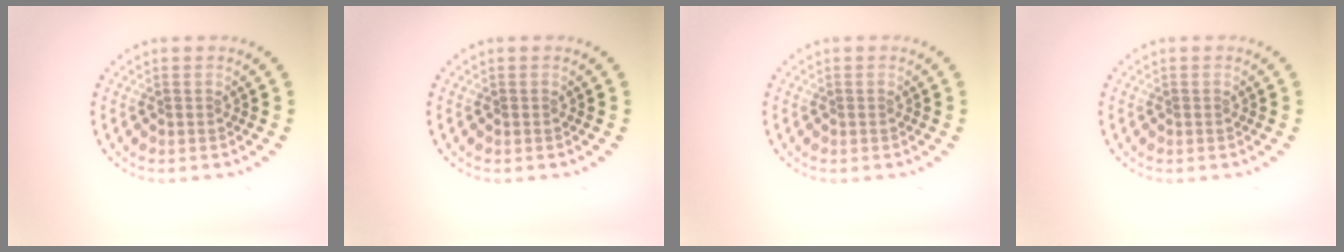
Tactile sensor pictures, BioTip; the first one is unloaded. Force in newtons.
{"total": 0.0}
{"total": 0.0}
{"total": 0.0}